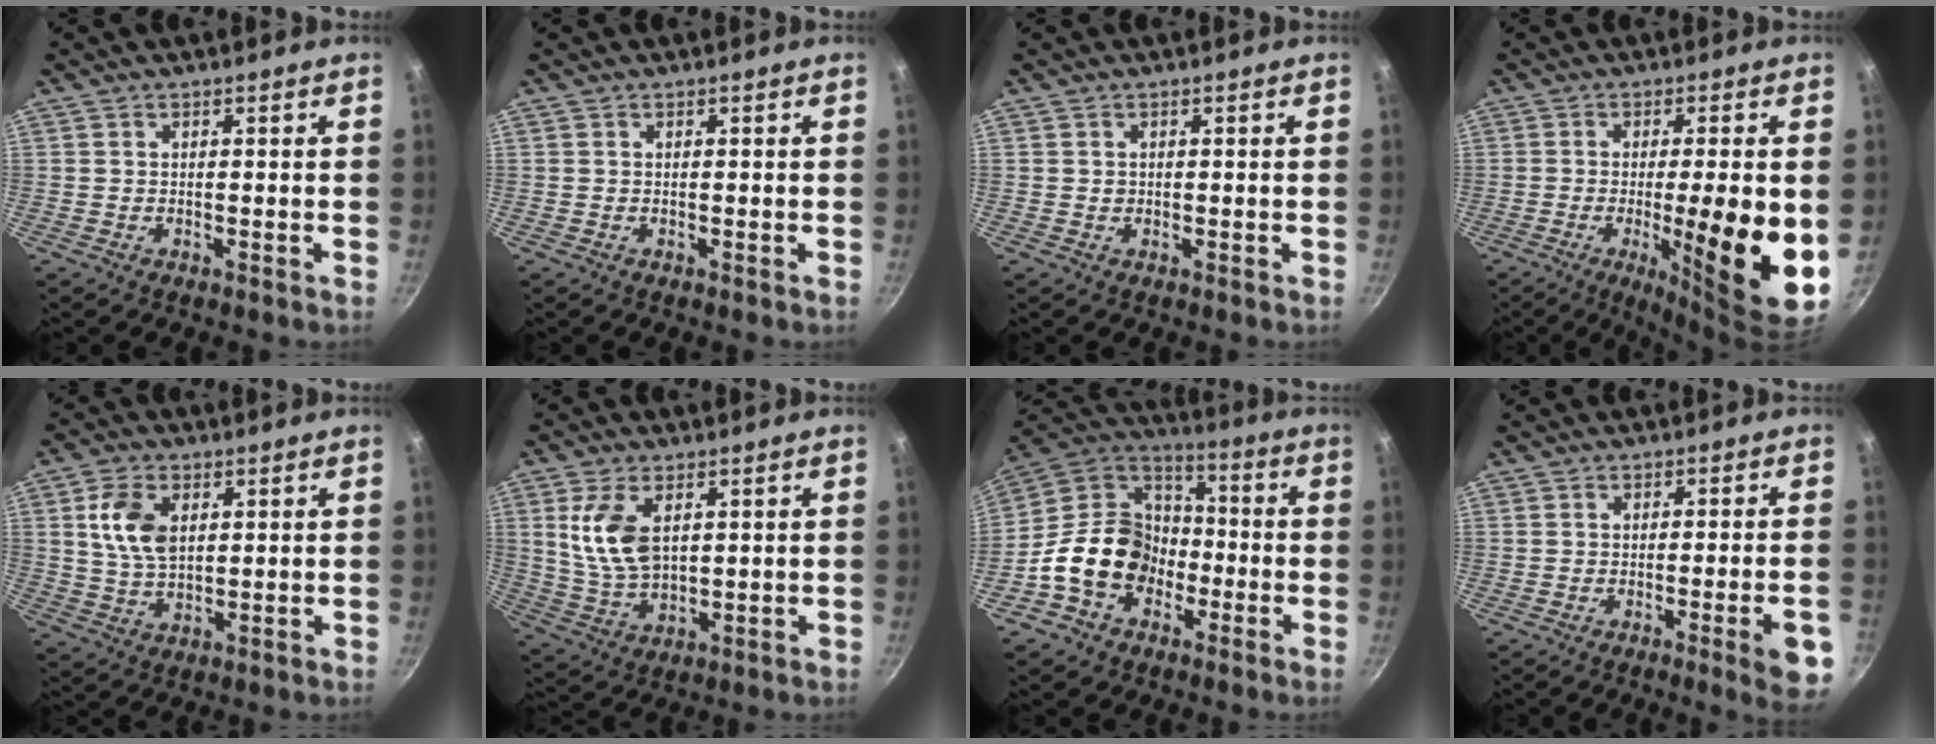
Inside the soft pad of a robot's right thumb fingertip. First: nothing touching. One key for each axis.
{"total": 0.0}
{"total": 0.6, "fx": 0.1, "fy": 0.6, "fz": 0.2, "tx": 0.000, "ty": 0.002, "tz": 0.001}
{"total": 15.9, "fx": -2.4, "fy": 2.8, "fz": 15.5, "tx": -0.226, "ty": -0.011, "tz": -0.030}
{"total": 8.9, "fx": 2.3, "fy": 5.5, "fz": 6.5, "tx": -0.114, "ty": -0.007, "tz": 0.045}
{"total": 10.4, "fx": 2.8, "fy": 6.0, "fz": 8.0, "tx": -0.152, "ty": -0.021, "tz": 0.064}
{"total": 16.8, "fx": -5.5, "fy": 13.0, "fz": 9.0, "tx": -0.113, "ty": 0.062, "tz": -0.113}
{"total": 7.2, "fx": -2.9, "fy": 1.0, "fz": 6.5, "tx": -0.073, "ty": 0.010, "tz": -0.035}